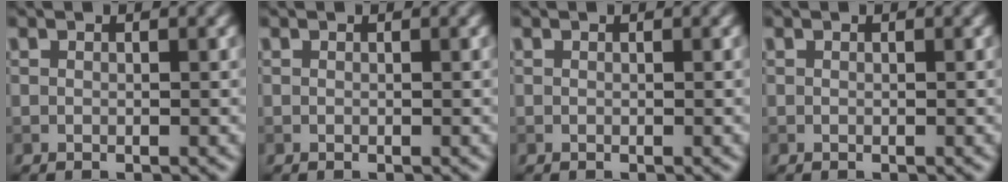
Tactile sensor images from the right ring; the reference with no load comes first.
{"total": 0.0}
{"total": 0.0}
{"total": 0.0}